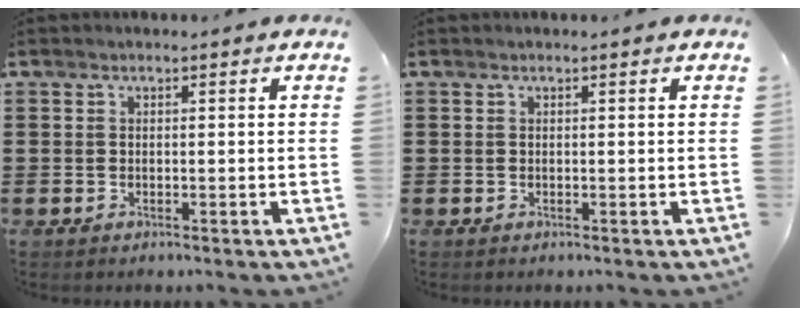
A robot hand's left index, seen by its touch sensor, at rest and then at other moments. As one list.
[{"total": 0.0}]